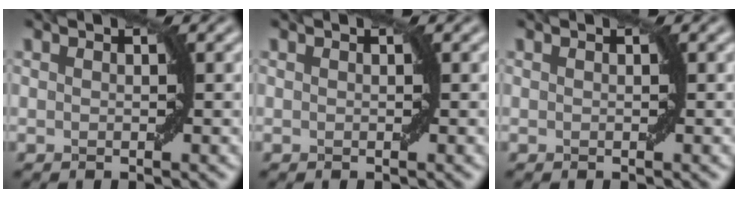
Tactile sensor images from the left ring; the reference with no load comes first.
{"total": 0.0}
{"total": 0.0}